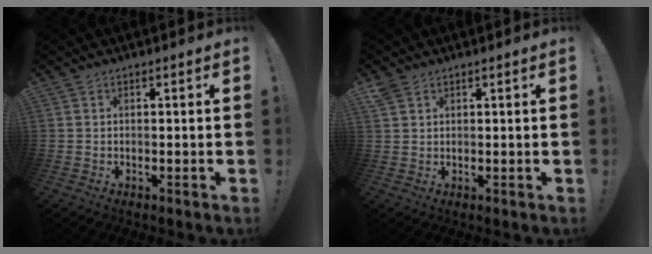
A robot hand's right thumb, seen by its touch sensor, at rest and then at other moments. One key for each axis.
{"total": 2.8, "fx": 2.0, "fy": 1.5, "fz": 1.2, "tx": -0.026, "ty": -0.007, "tz": 0.039}